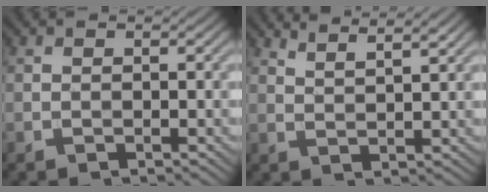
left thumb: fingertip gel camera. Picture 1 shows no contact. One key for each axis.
{"total": 4.8, "fx": 3.9, "fy": 0.7, "fz": 2.7, "tx": -0.032, "ty": 0.002, "tz": 0.064}